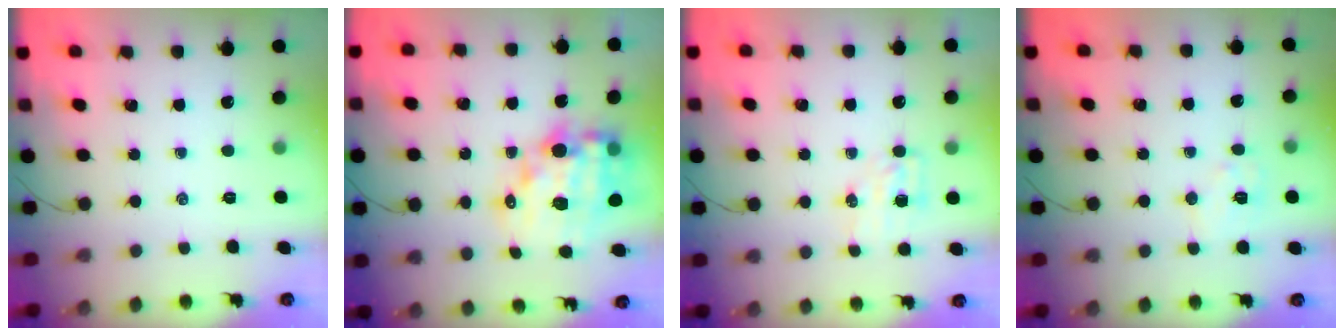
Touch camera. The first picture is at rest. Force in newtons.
{"total": 15.3, "press": 14.9, "slide": 3.5}
{"total": 4.7, "press": 4.7, "slide": 0.5}
{"total": 6.9, "press": 6.8, "slide": 1.1}